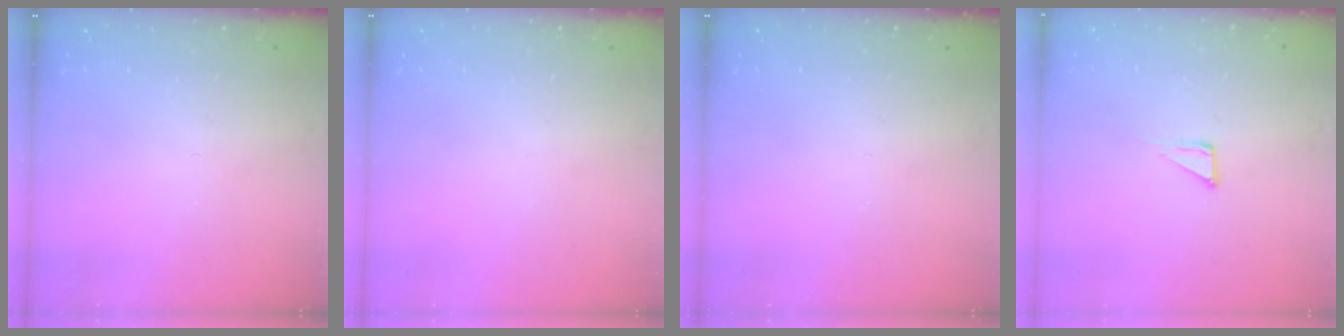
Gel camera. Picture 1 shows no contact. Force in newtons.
{"total": 0.0}
{"total": 0.0}
{"total": 2.8, "press": 2.8, "slide": 0.2}